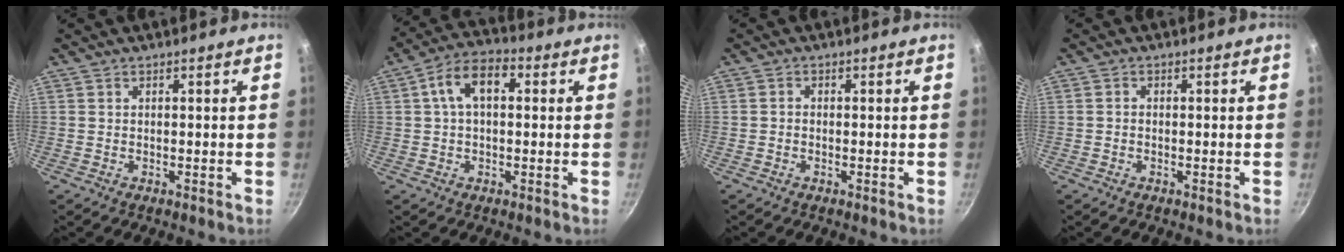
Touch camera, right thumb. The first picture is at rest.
{"total": 8.9, "force": [1.7, 5.3, 7.0], "torque": [-0.111, 0.027, 0.017]}
{"total": 0.9, "force": [-0.4, 0.7, 0.4], "torque": [-0.005, 0.003, -0.010]}
{"total": 0.7, "force": [-0.3, 0.5, 0.3], "torque": [-0.004, 0.003, -0.009]}